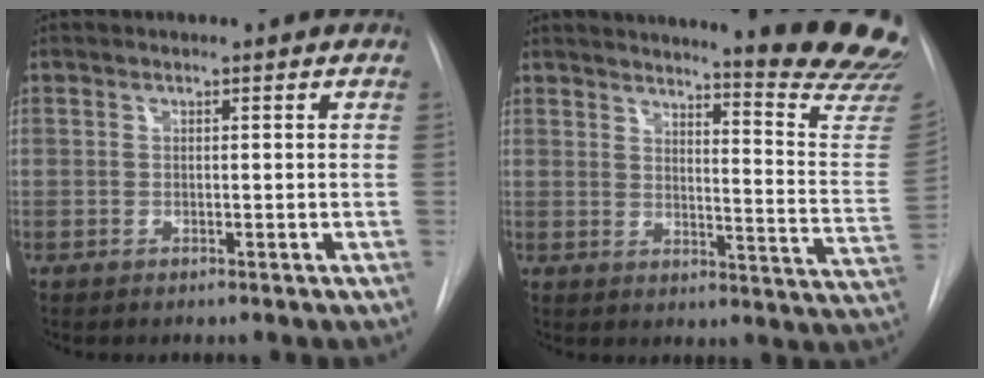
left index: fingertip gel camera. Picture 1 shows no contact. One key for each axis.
{"total": 21.1, "fx": 19.2, "fy": 0.0, "fz": 8.8, "tx": -0.114, "ty": -0.145, "tz": 0.214}